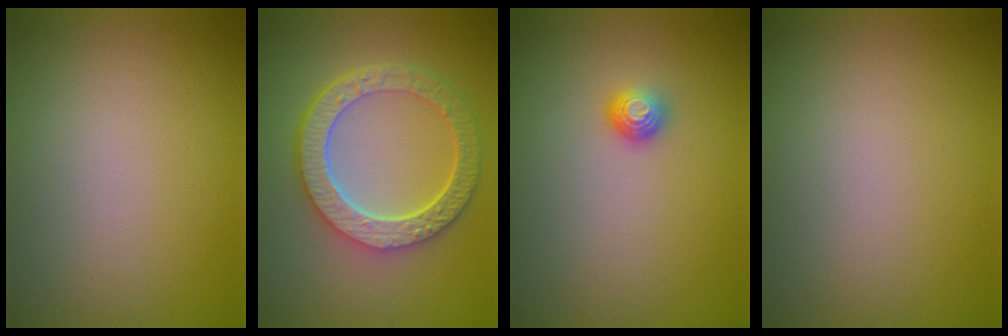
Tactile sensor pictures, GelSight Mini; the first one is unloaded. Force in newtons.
{"total": 6.4, "press": 4.9, "slide": 4.0}
{"total": 1.3, "press": 1.0, "slide": 0.9}
{"total": 0.0}